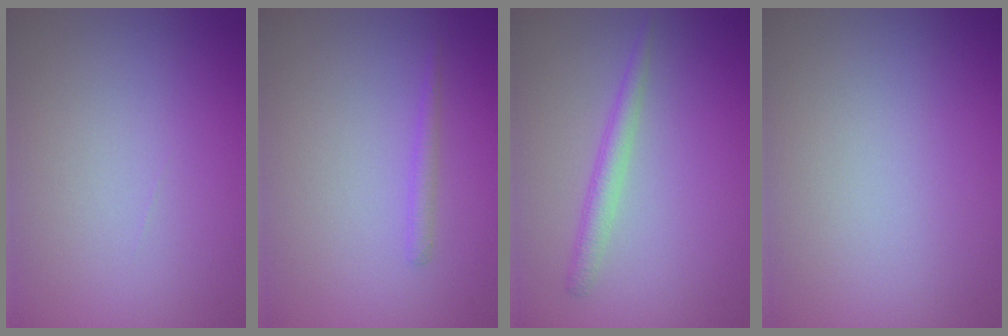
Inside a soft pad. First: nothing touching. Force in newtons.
{"total": 0.9, "press": 0.9, "slide": 0.1}
{"total": 1.9, "press": 1.9, "slide": 0.1}
{"total": 0.0}